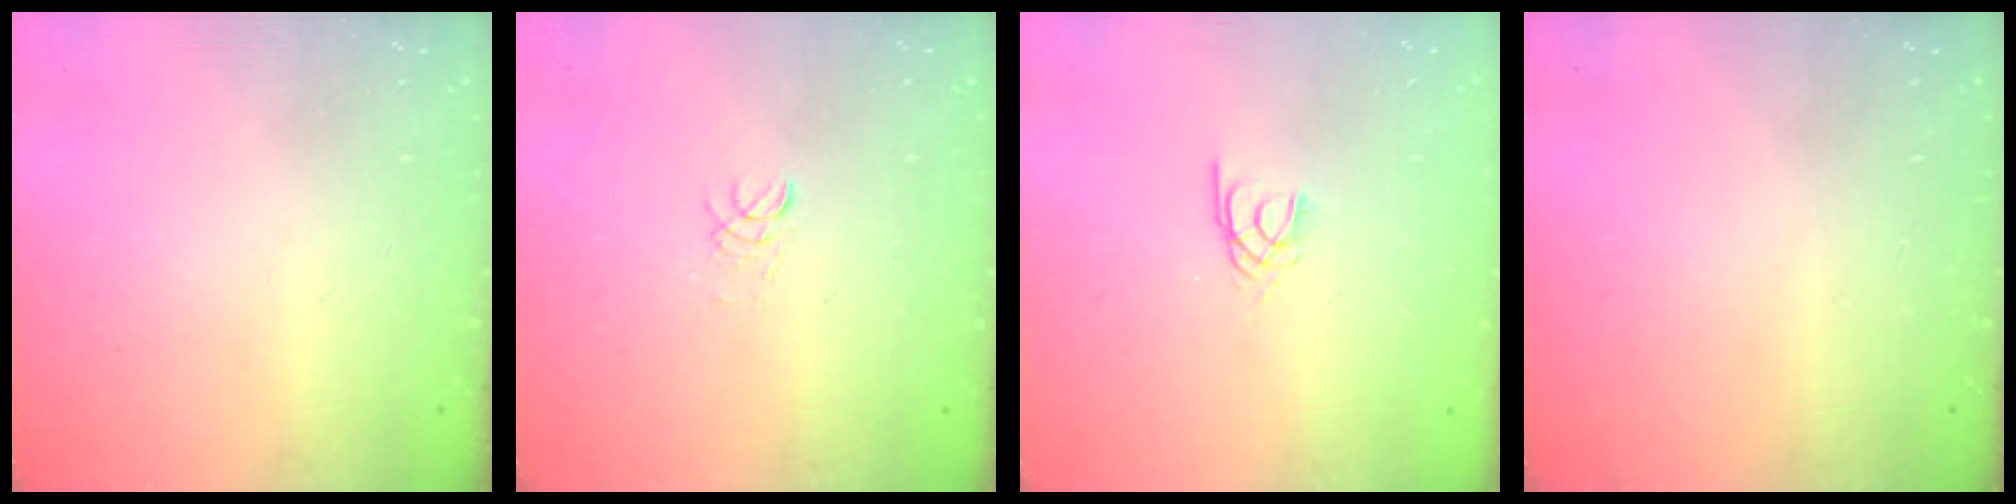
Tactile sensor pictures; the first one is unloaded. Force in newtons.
{"total": 2.9, "press": 2.8, "slide": 0.3}
{"total": 1.7, "press": 1.7, "slide": 0.3}
{"total": 0.0}